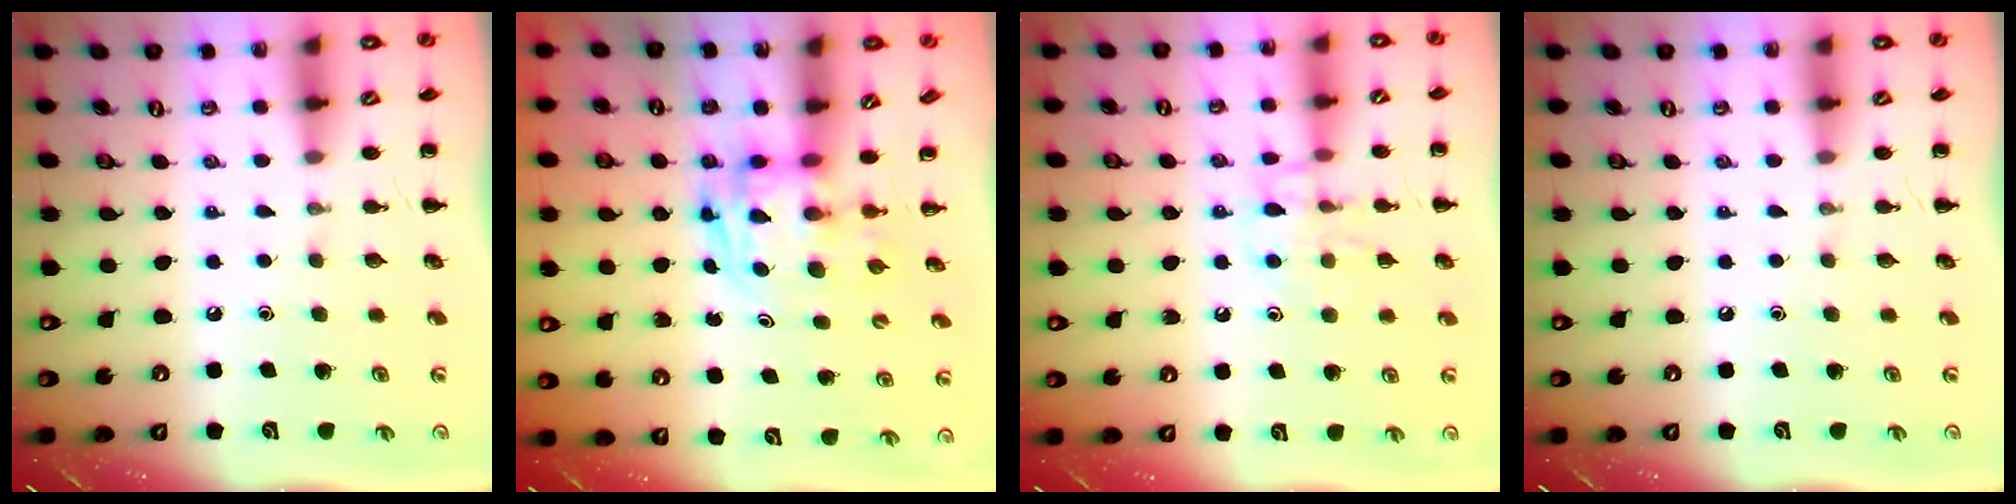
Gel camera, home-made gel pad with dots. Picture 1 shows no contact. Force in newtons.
{"total": 2.8, "press": 2.8, "slide": 0.5}
{"total": 10.3, "press": 10.3, "slide": 0.5}
{"total": 0.0}